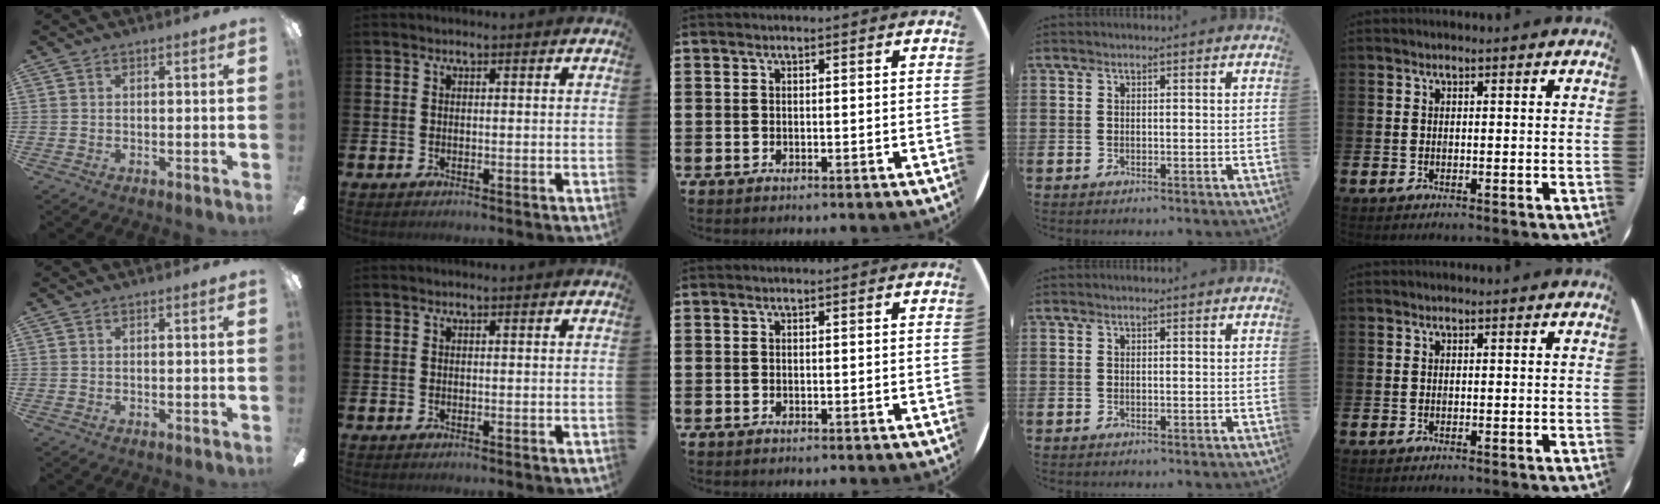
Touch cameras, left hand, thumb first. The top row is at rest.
{}